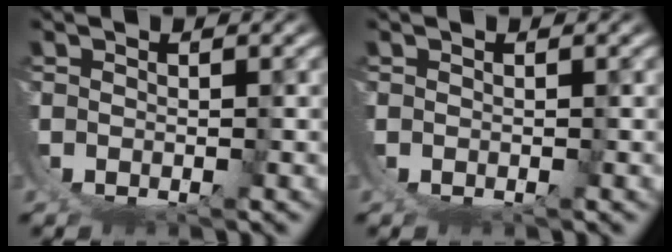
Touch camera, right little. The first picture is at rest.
{"total": 0.0}